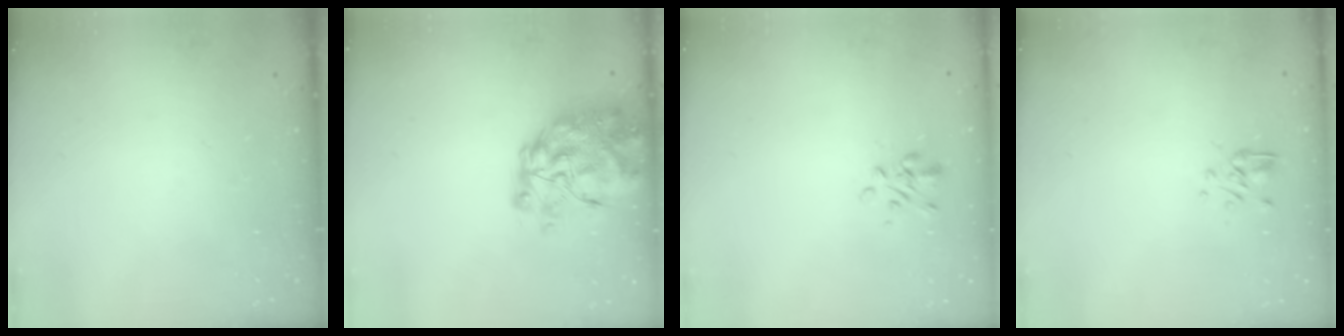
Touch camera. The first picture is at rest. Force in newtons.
{"total": 11.9, "press": 11.3, "slide": 3.9}
{"total": 1.6, "press": 1.3, "slide": 0.8}
{"total": 2.9, "press": 2.6, "slide": 1.4}